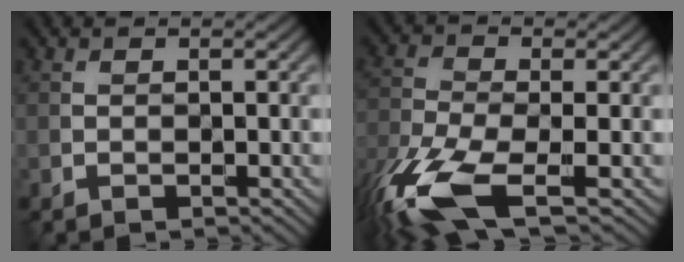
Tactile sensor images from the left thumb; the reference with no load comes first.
{"total": 10.6, "force": [-5.5, 4.0, 8.2], "torque": [-0.187, -0.025, -0.119]}